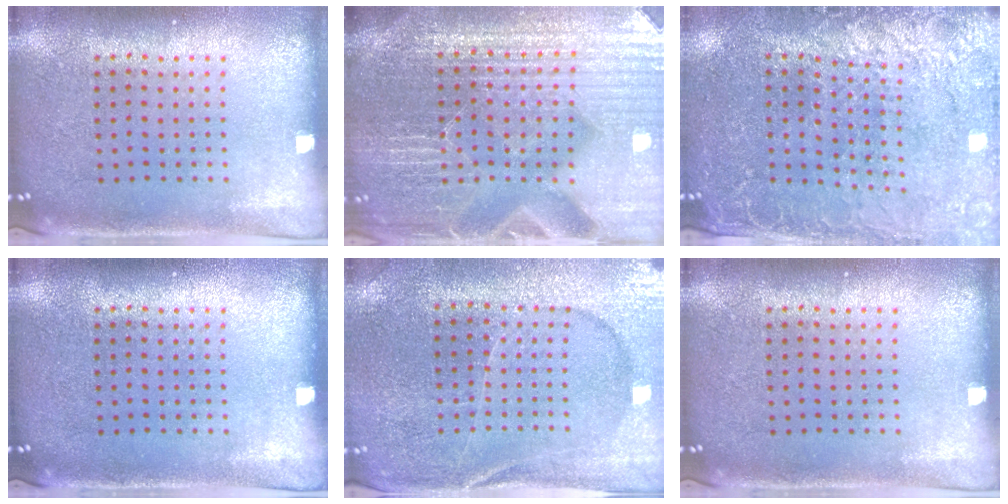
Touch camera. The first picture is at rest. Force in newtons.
{"total": 5.7, "press": 5.2, "slide": 2.3}
{"total": 2.9, "press": 2.8, "slide": 0.7}
{"total": 0.0}
{"total": 1.8, "press": 1.8, "slide": 0.2}
{"total": 0.0}